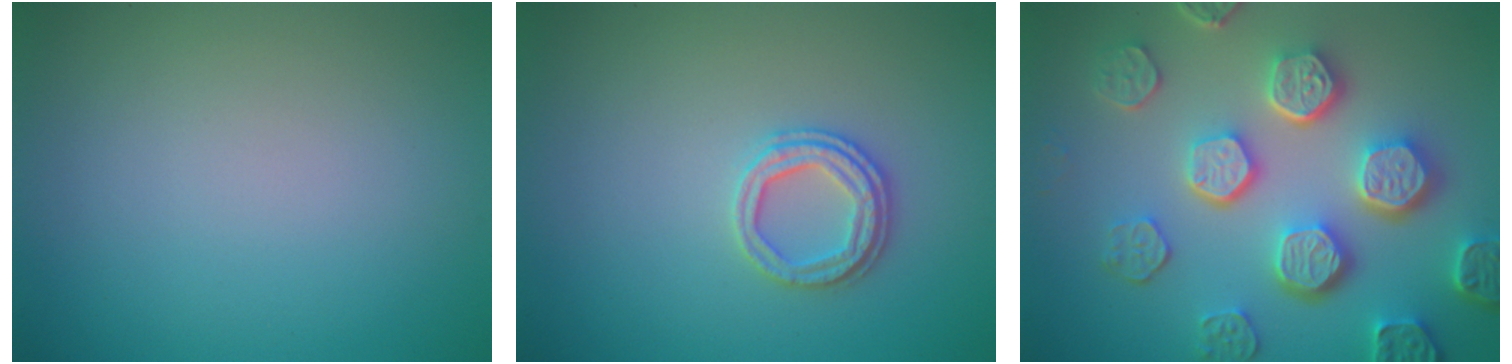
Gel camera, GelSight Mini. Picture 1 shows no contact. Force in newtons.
{"total": 2.6, "press": 2.4, "slide": 0.8}
{"total": 7.6, "press": 5.9, "slide": 4.8}